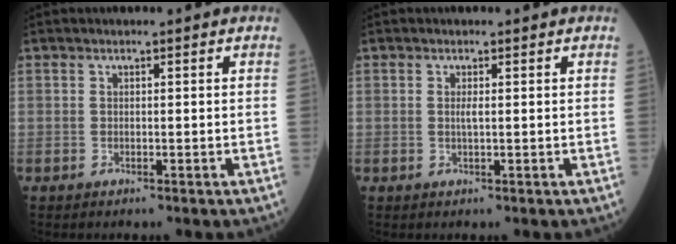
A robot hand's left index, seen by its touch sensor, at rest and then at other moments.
{"total": 0.9, "force": [0.1, 0.1, 0.9], "torque": [-0.021, -0.001, 0.001]}